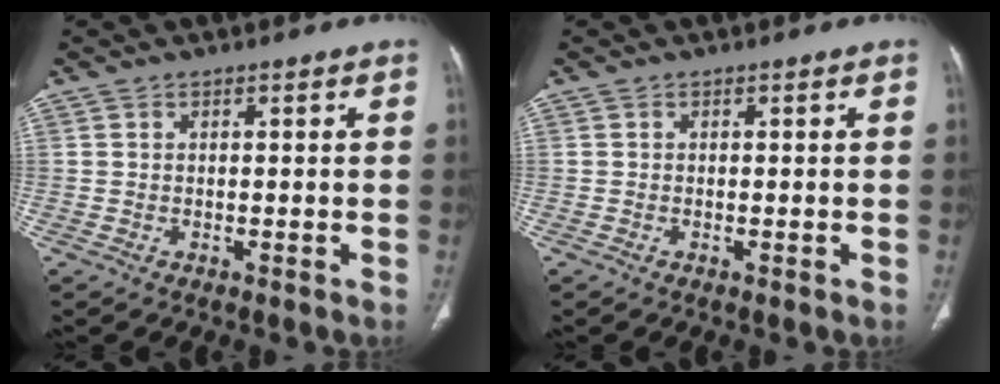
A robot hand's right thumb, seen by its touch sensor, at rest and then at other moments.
{"total": 0.0}